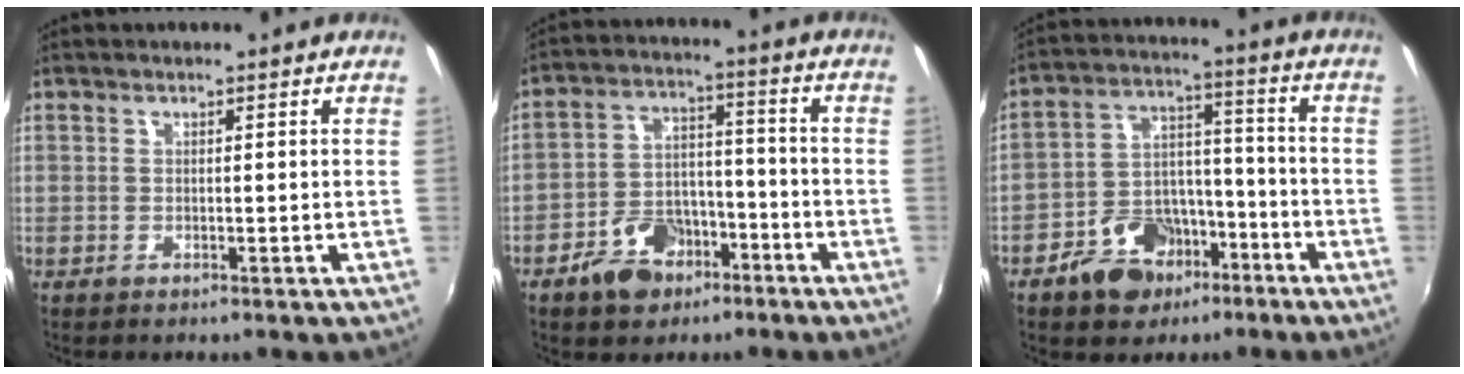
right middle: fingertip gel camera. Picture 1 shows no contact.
{"total": 10.1, "force": [-6.3, 6.3, 4.7], "torque": [-0.104, 0.022, -0.096]}
{"total": 11.9, "force": [-7.5, 7.7, 5.1], "torque": [-0.108, 0.029, -0.107]}